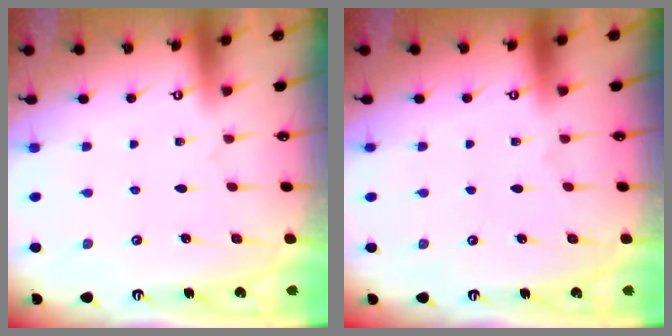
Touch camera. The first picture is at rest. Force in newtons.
{"total": 0.0}